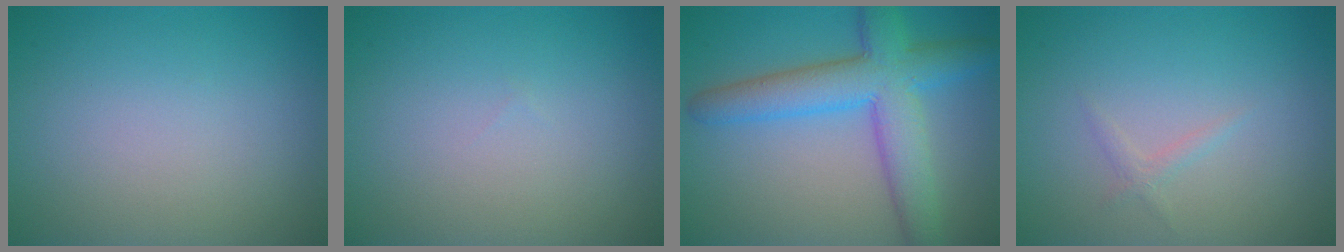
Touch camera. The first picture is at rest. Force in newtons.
{"total": 0.0}
{"total": 7.2, "press": 7.2, "slide": 0.2}
{"total": 0.8, "press": 0.8, "slide": 0.0}